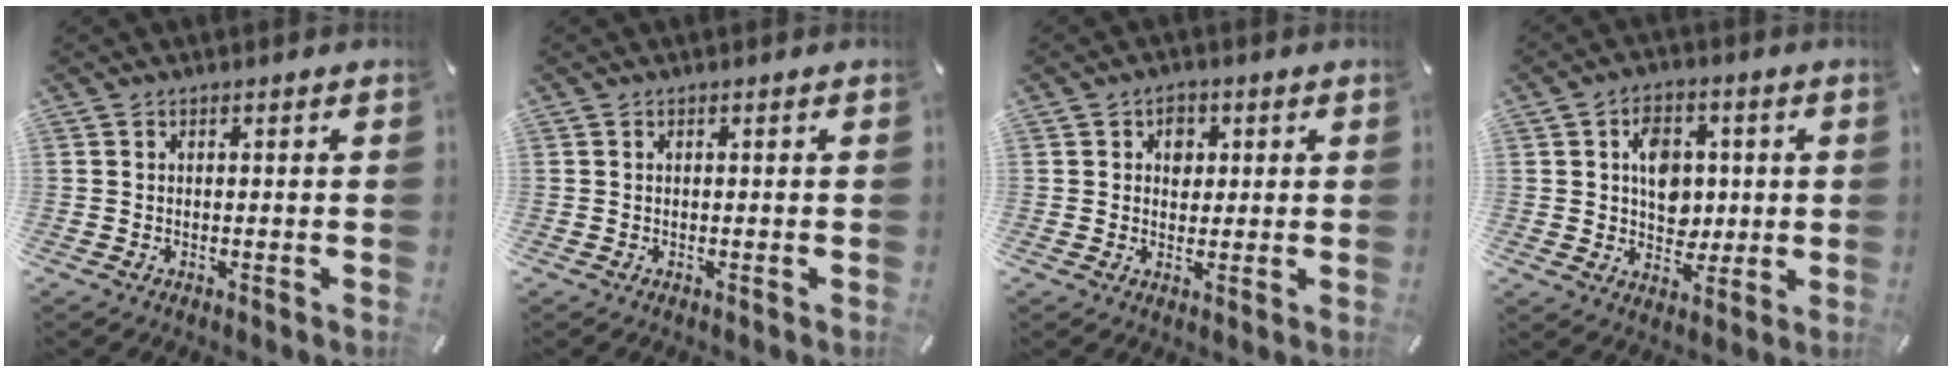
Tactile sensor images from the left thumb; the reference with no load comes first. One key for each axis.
{"total": 0.0}
{"total": 3.8, "fx": 0.9, "fy": 3.1, "fz": 1.9, "tx": -0.010, "ty": -0.005, "tz": 0.008}
{"total": 9.0, "fx": 1.2, "fy": 7.4, "fz": 4.9, "tx": -0.060, "ty": 0.004, "tz": 0.020}